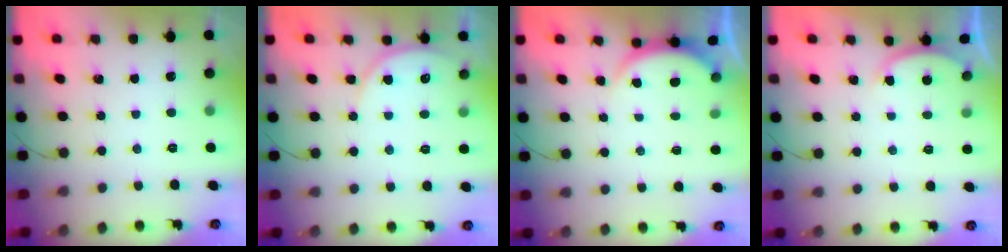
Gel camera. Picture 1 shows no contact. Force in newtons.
{"total": 5.8, "press": 5.8, "slide": 0.3}
{"total": 2.3, "press": 2.2, "slide": 0.5}
{"total": 2.2, "press": 2.1, "slide": 0.5}